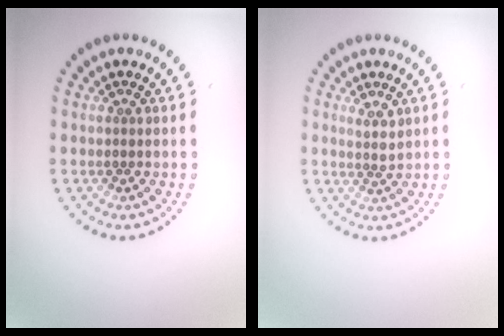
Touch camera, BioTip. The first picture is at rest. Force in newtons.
{"total": 1.7, "press": 1.3, "slide": 1.0}